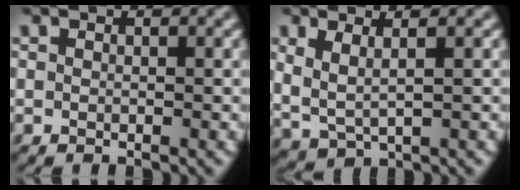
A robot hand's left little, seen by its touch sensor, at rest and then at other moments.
{"total": 2.5, "force": [1.0, 0.8, 2.2], "torque": [-0.058, -0.005, 0.019]}